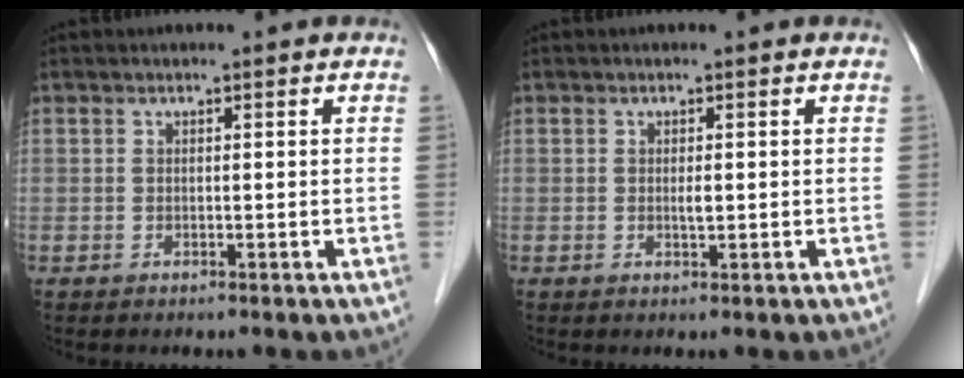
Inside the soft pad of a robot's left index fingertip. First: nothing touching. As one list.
[{"total": 0.9, "force": [0.1, 0.2, 0.9], "torque": [-0.017, -0.002, 0.002]}]